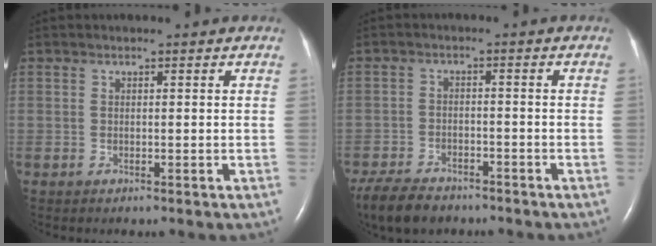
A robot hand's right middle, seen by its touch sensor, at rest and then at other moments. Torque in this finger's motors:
{"motor_torque": [0.48, -0.54, 0.02, 0.00]}